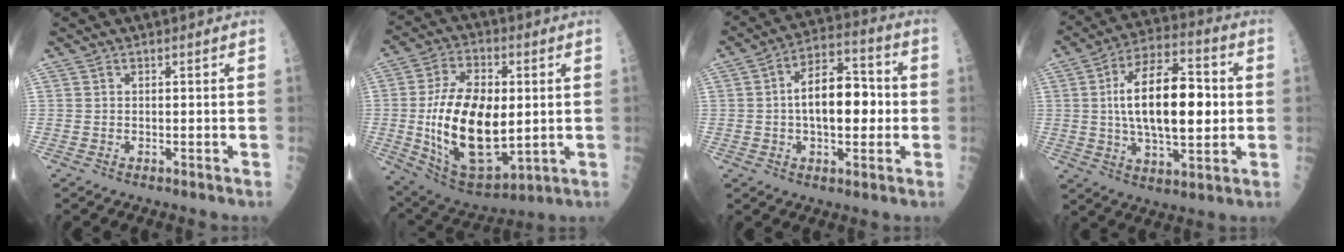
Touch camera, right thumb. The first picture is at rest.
{"total": 21.6, "force": [-0.6, 11.3, 18.4], "torque": [-0.324, -0.011, 0.007]}
{"total": 13.6, "force": [0.0, 7.2, 11.5], "torque": [-0.154, 0.029, -0.006]}
{"total": 19.3, "force": [1.4, 8.8, 17.1], "torque": [-0.269, 0.016, 0.021]}